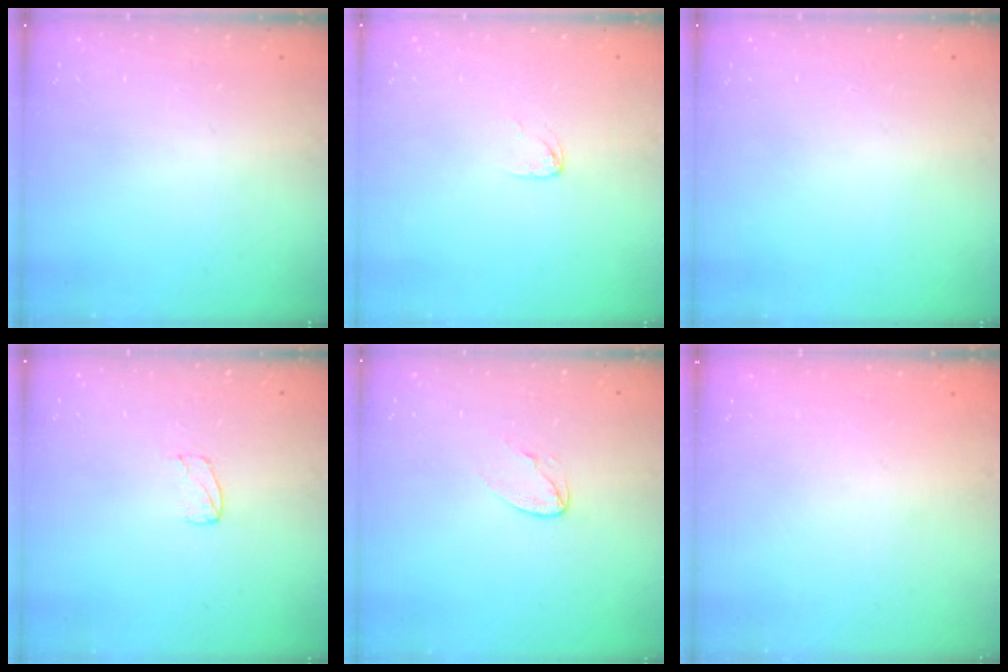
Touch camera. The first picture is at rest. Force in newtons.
{"total": 3.5, "press": 3.5, "slide": 0.2}
{"total": 0.0}
{"total": 3.1, "press": 3.1, "slide": 0.1}
{"total": 3.4, "press": 3.4, "slide": 0.3}
{"total": 0.0}